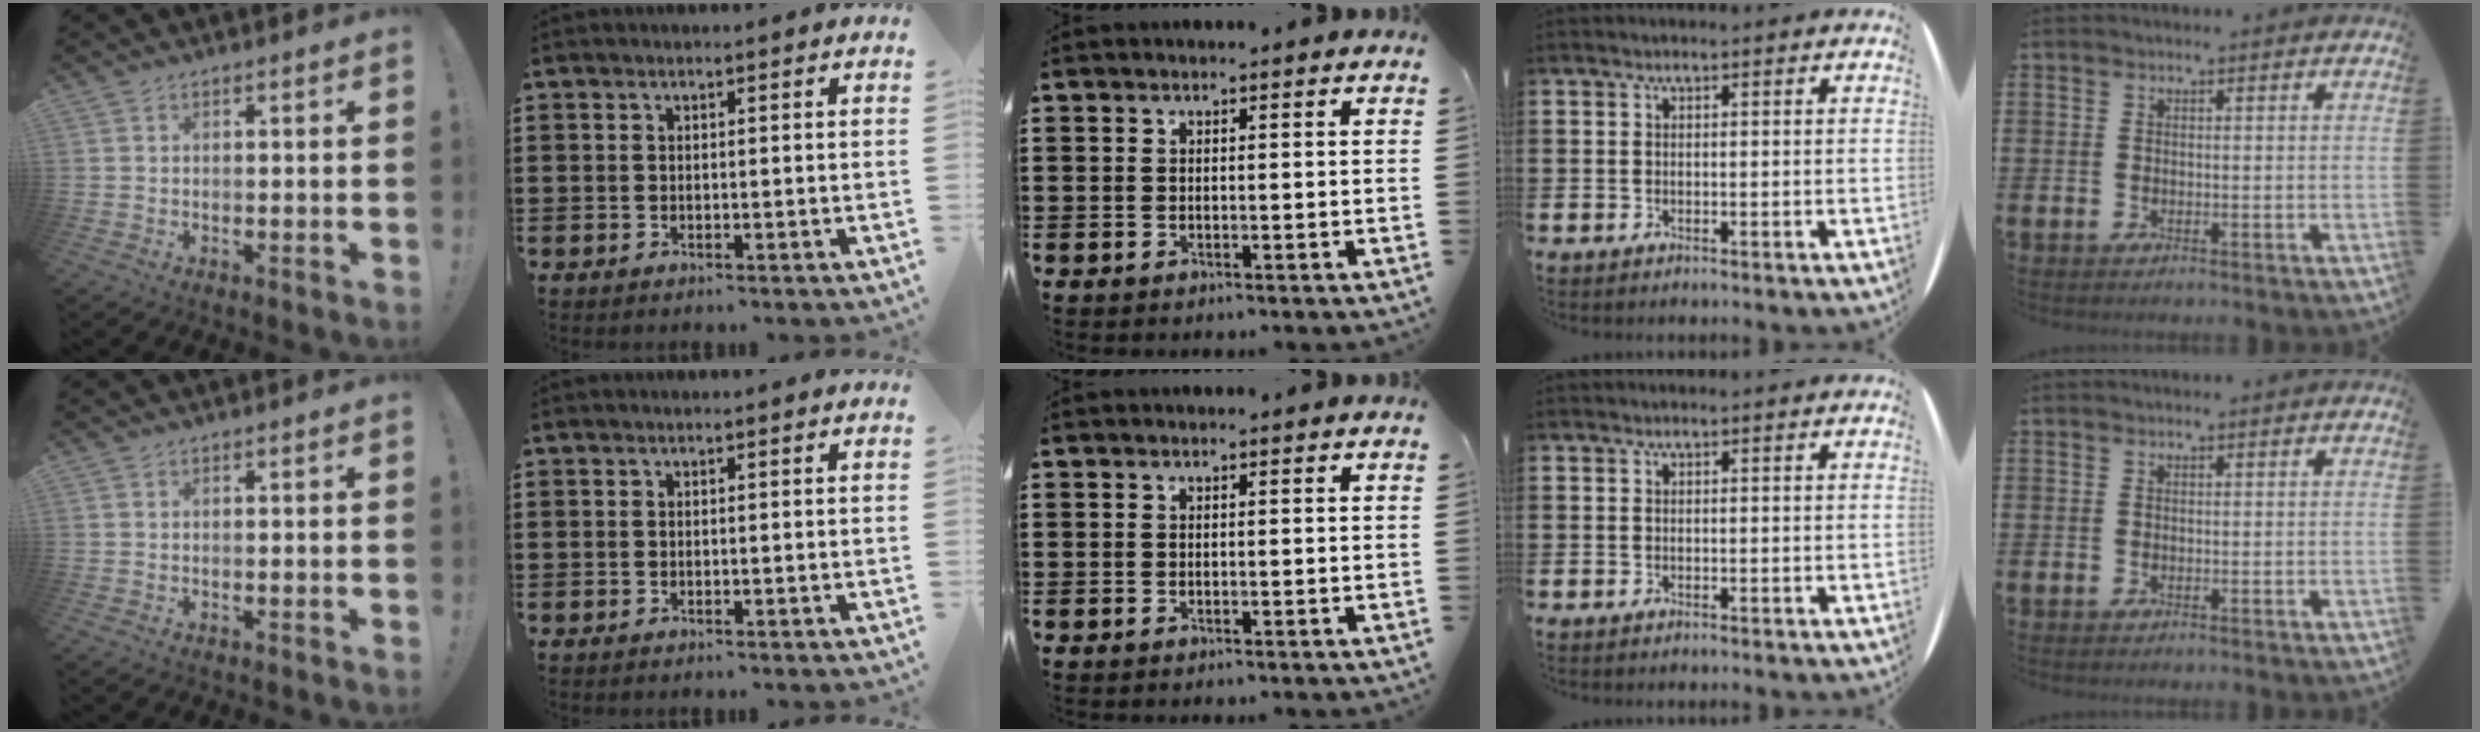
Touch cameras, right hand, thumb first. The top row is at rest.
{}